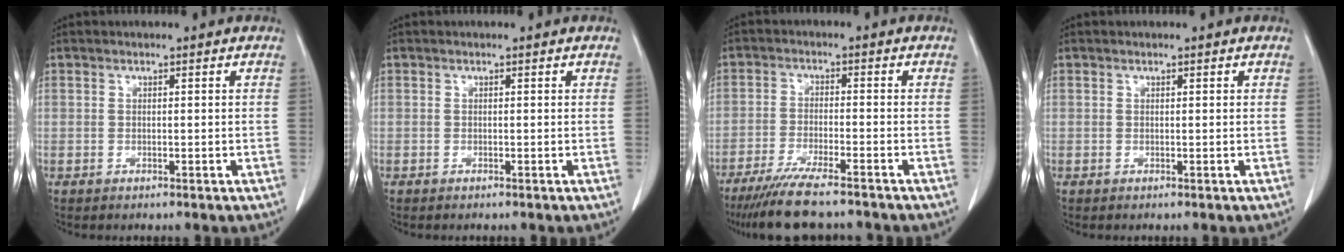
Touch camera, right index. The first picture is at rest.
{"total": 0.0}
{"total": 10.5, "force": [-8.9, 0.7, 5.6], "torque": [-0.090, -0.026, -0.142]}
{"total": 0.0}